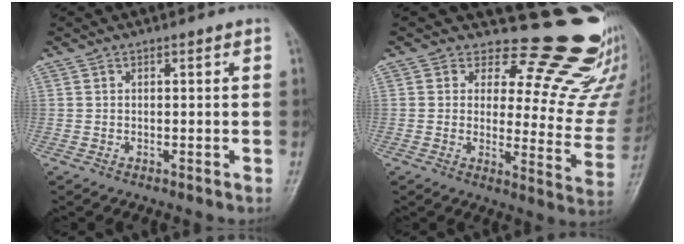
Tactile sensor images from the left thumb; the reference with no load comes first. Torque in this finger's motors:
{"motor_torque": [0.24, 0.14, -0.02, 0.03, -0.14]}